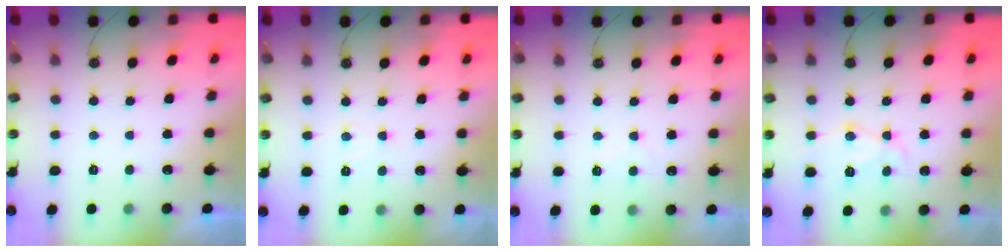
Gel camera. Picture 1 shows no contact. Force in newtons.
{"total": 5.8, "press": 5.8, "slide": 0.6}
{"total": 3.3, "press": 3.3, "slide": 0.5}
{"total": 11.8, "press": 11.8, "slide": 1.0}